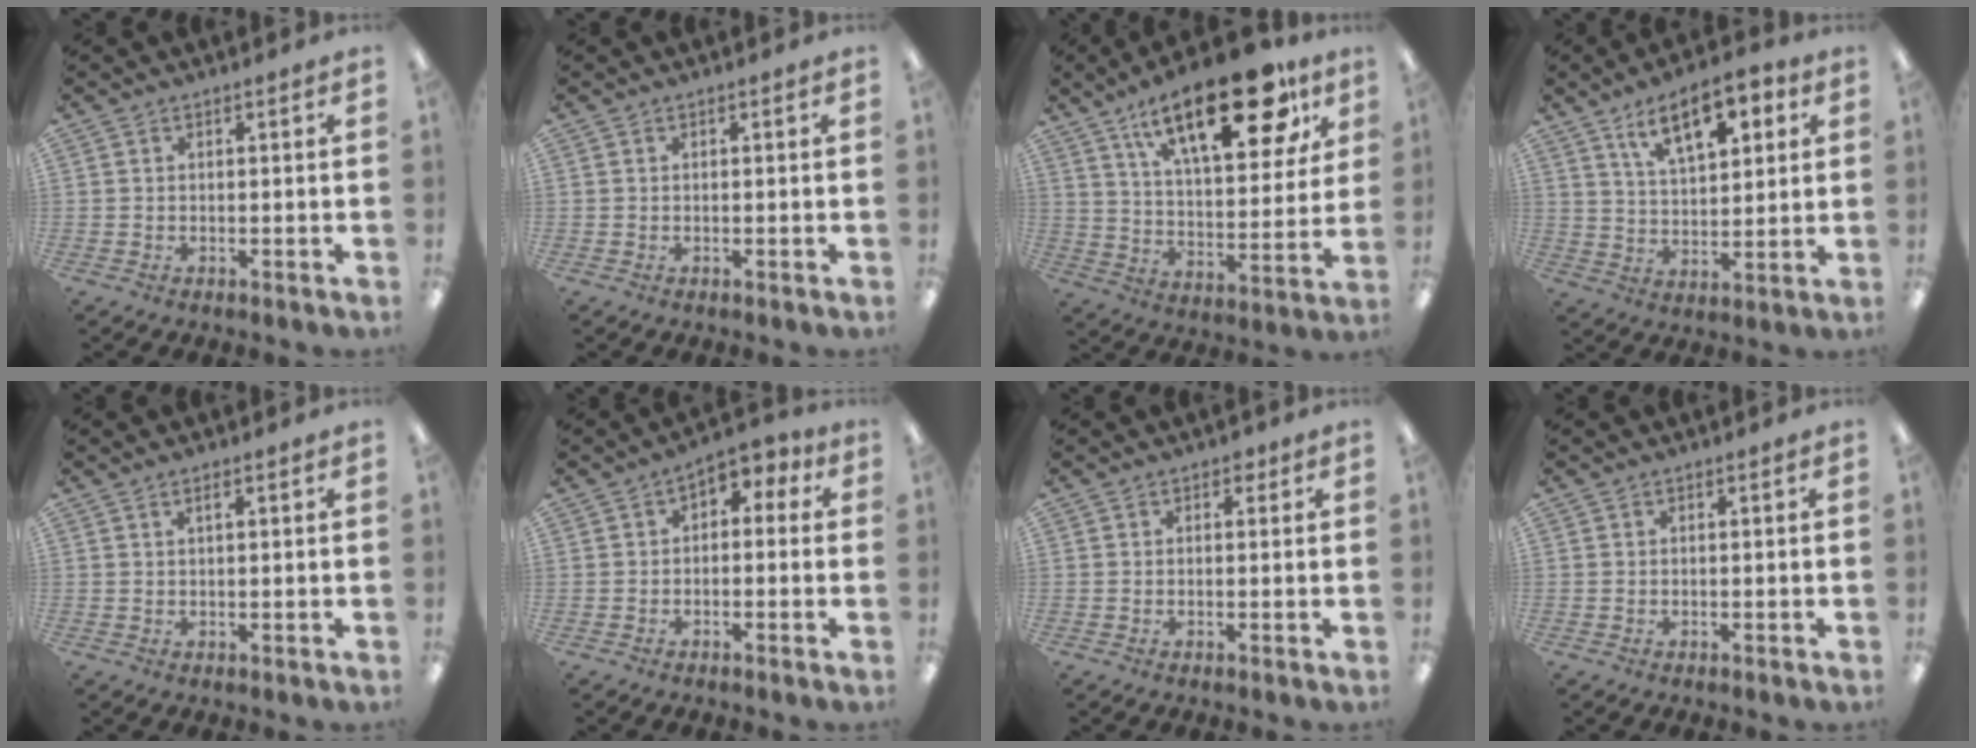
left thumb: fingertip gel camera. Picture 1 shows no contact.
{"total": 0.0}
{"total": 25.0, "force": [14.5, 10.4, 17.6], "torque": [-0.257, -0.070, 0.235]}
{"total": 12.3, "force": [7.4, 5.4, 8.3], "torque": [-0.118, -0.030, 0.127]}
{"total": 1.4, "force": [0.9, 0.4, 1.0], "torque": [-0.013, -0.002, 0.013]}
{"total": 3.8, "force": [0.5, 2.7, 2.7], "torque": [-0.036, 0.000, 0.003]}
{"total": 1.4, "force": [0.7, 1.0, 0.7], "torque": [-0.006, -0.001, 0.010]}
{"total": 0.0}